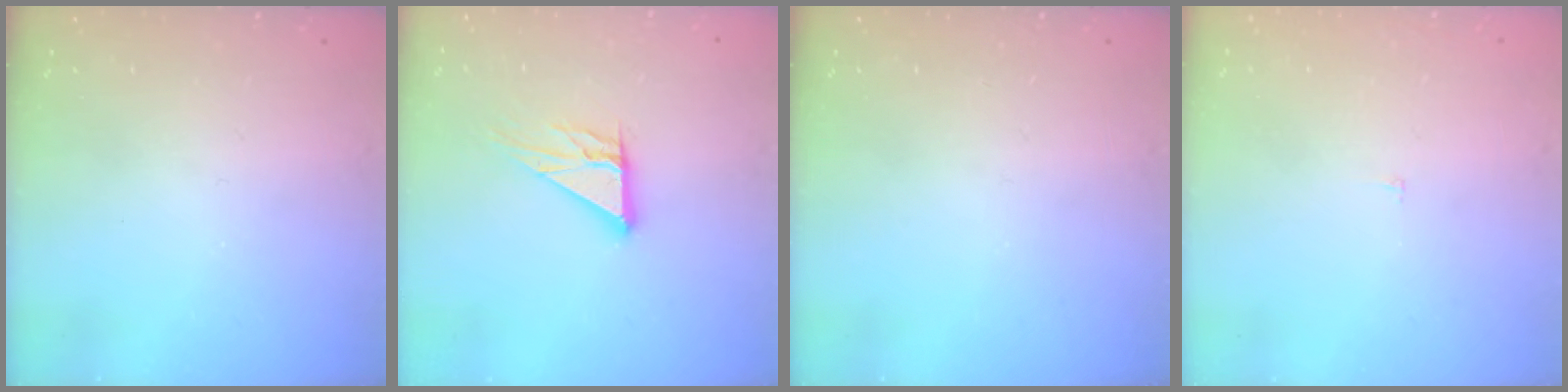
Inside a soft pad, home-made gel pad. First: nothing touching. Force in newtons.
{"total": 10.3, "press": 10.2, "slide": 1.0}
{"total": 0.0}
{"total": 2.2, "press": 2.2, "slide": 0.2}